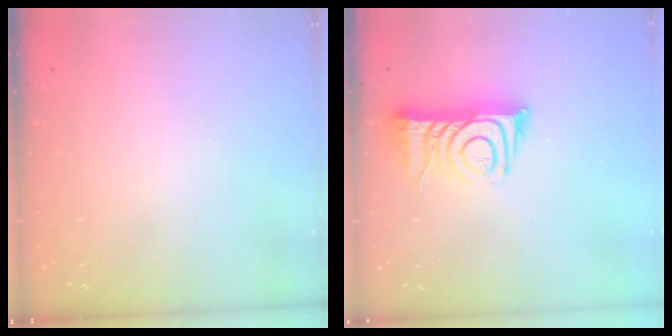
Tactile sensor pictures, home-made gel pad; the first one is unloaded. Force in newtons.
{"total": 11.4, "press": 11.3, "slide": 1.0}